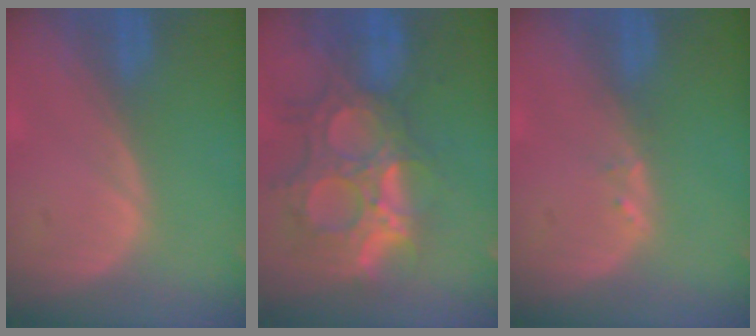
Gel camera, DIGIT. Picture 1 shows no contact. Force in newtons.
{"total": 13.4, "press": 11.4, "slide": 7.0}
{"total": 1.0, "press": 1.0, "slide": 0.2}